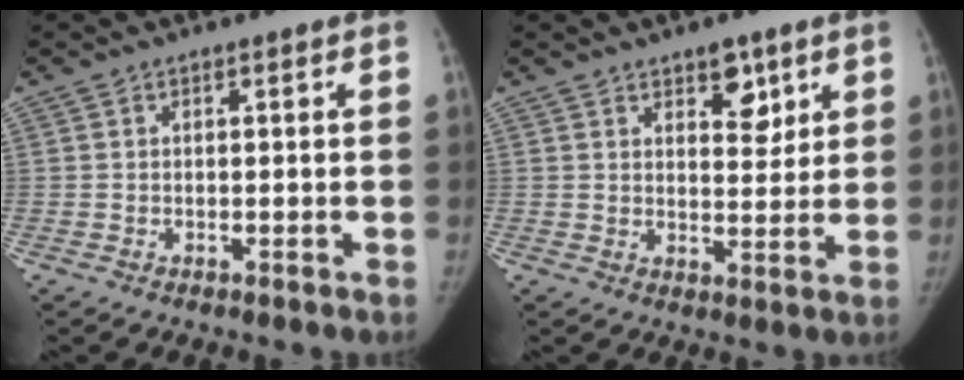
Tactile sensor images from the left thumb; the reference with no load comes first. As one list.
[{"total": 6.3, "force": [3.6, 3.4, 3.8], "torque": [-0.024, -0.023, 0.053]}]